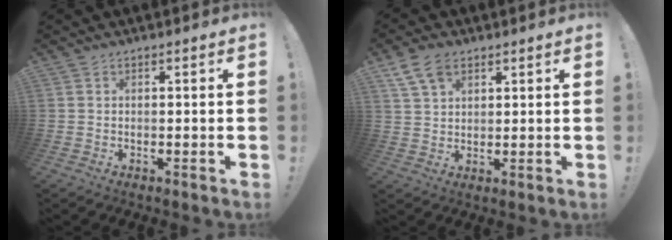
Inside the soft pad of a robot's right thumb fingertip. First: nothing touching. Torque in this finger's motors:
{"motor_torque": [0.67, 0.67, 0.04, -0.03, 0.00]}